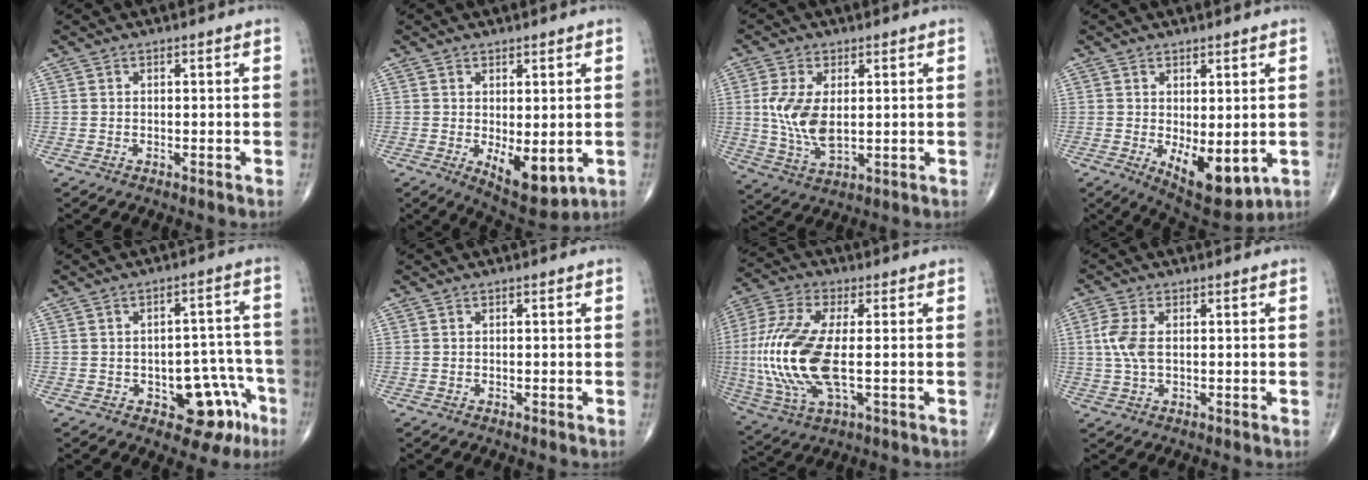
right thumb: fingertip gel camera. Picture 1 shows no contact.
{"total": 7.6, "force": [-1.1, 3.5, 6.7], "torque": [-0.084, -0.018, -0.003]}
{"total": 9.7, "force": [1.0, 5.1, 8.1], "torque": [-0.167, -0.012, 0.029]}
{"total": 10.2, "force": [-1.8, 4.7, 8.8], "torque": [-0.112, -0.020, -0.009]}
{"total": 10.7, "force": [-4.8, 6.2, 7.3], "torque": [-0.045, 0.041, -0.053]}
{"total": 0.0}
{"total": 18.6, "force": [-1.1, 7.6, 17.0], "torque": [-0.398, -0.005, -0.019]}
{"total": 5.2, "force": [0.6, 2.8, 4.4], "torque": [-0.115, 0.008, 0.011]}